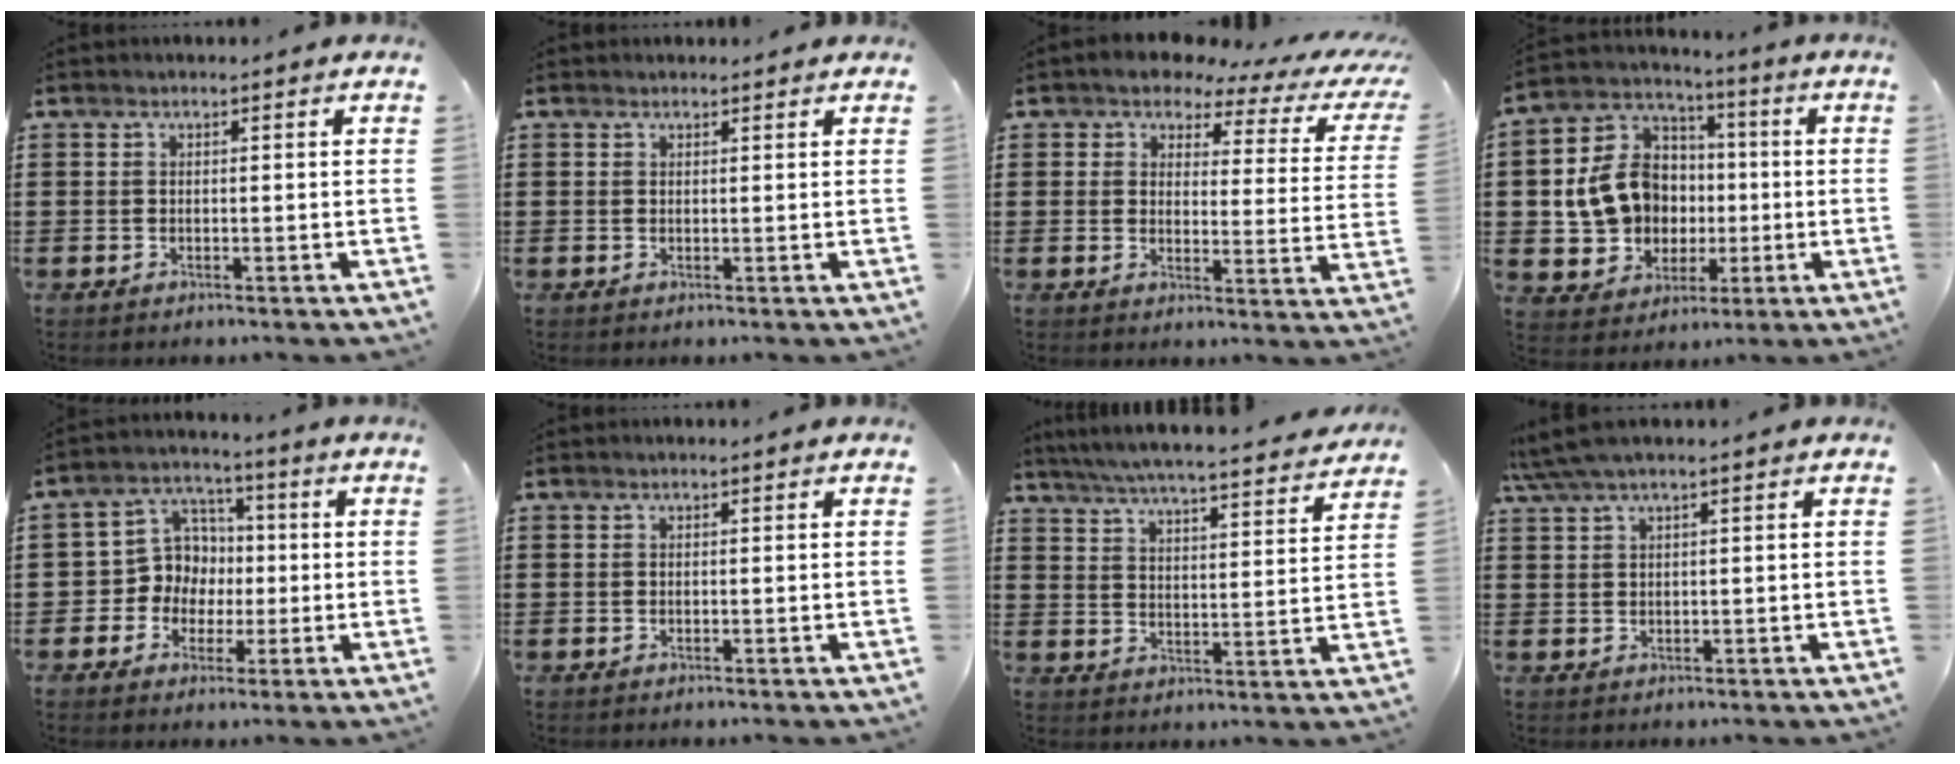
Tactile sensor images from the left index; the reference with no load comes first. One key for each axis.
{"total": 0.7, "fx": 0.7, "fy": 0.3, "fz": 0.1, "tx": -0.003, "ty": 0.001, "tz": 0.014}
{"total": 4.2, "fx": 3.2, "fy": 1.8, "fz": 2.0, "tx": -0.053, "ty": -0.014, "tz": 0.049}
{"total": 11.1, "fx": 0.2, "fy": 9.9, "fz": 5.1, "tx": -0.145, "ty": 0.011, "tz": 0.011}
{"total": 7.4, "fx": -0.2, "fy": 7.3, "fz": 1.5, "tx": -0.066, "ty": 0.007, "tz": -0.003}
{"total": 0.0}
{"total": 5.6, "fx": 5.3, "fy": -0.6, "fz": 1.8, "tx": -0.058, "ty": -0.041, "tz": 0.088}
{"total": 2.4, "fx": 1.3, "fy": 0.2, "fz": 2.0, "tx": -0.047, "ty": -0.002, "tz": 0.021}